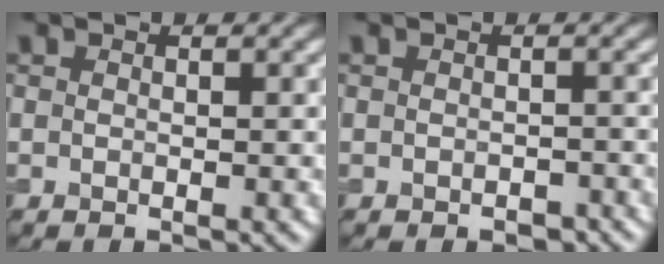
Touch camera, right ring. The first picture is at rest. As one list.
[{"total": 1.2, "force": [-0.7, 0.7, 0.7], "torque": [-0.011, -0.005, -0.009]}]